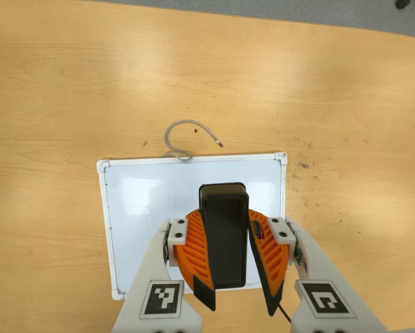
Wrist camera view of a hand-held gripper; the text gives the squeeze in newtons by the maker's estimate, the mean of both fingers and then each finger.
{"total": 9.8, "left": 9.3, "right": 10.3}